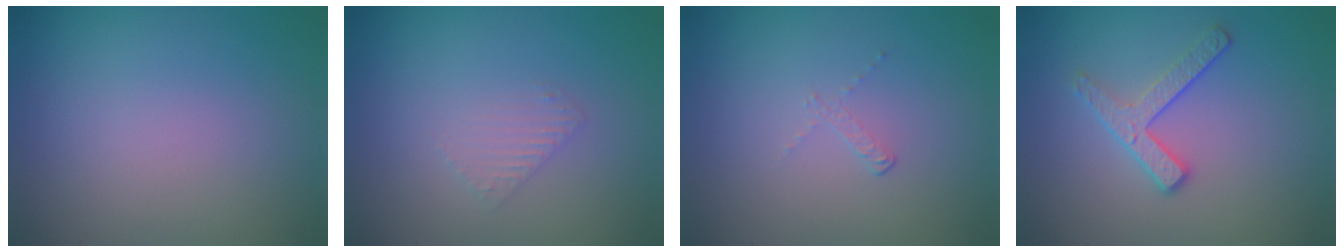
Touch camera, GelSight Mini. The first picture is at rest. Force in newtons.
{"total": 1.3, "press": 1.3, "slide": 0.3}
{"total": 0.8, "press": 0.3, "slide": 0.7}
{"total": 2.8, "press": 2.4, "slide": 1.4}